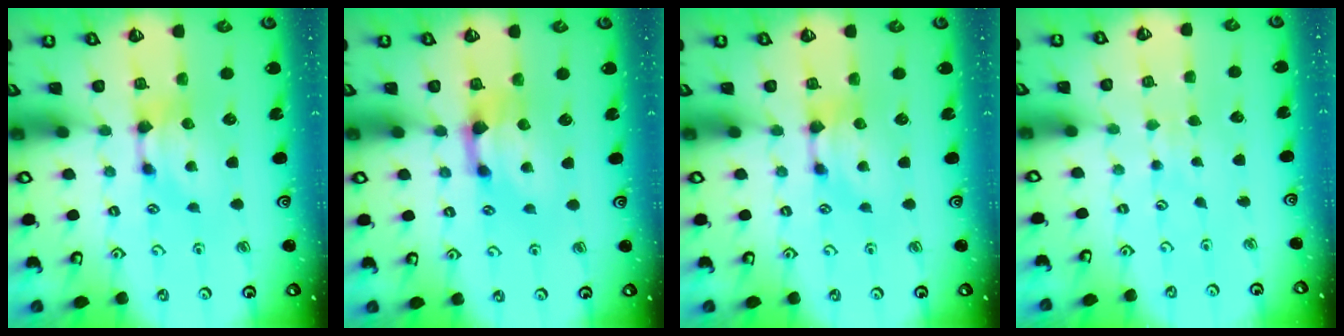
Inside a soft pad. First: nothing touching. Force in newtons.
{"total": 1.5, "press": 0.6, "slide": 1.4}
{"total": 0.0}
{"total": 3.8, "press": 3.8, "slide": 0.4}